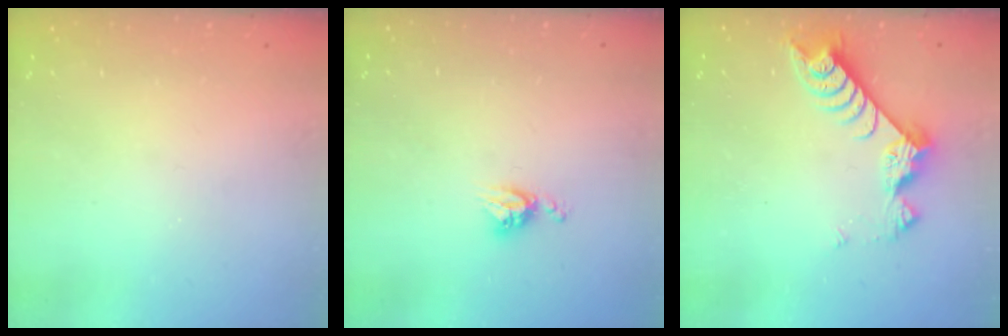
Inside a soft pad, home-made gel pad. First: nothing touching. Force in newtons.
{"total": 4.7, "press": 4.7, "slide": 0.5}
{"total": 9.0, "press": 9.0, "slide": 1.0}